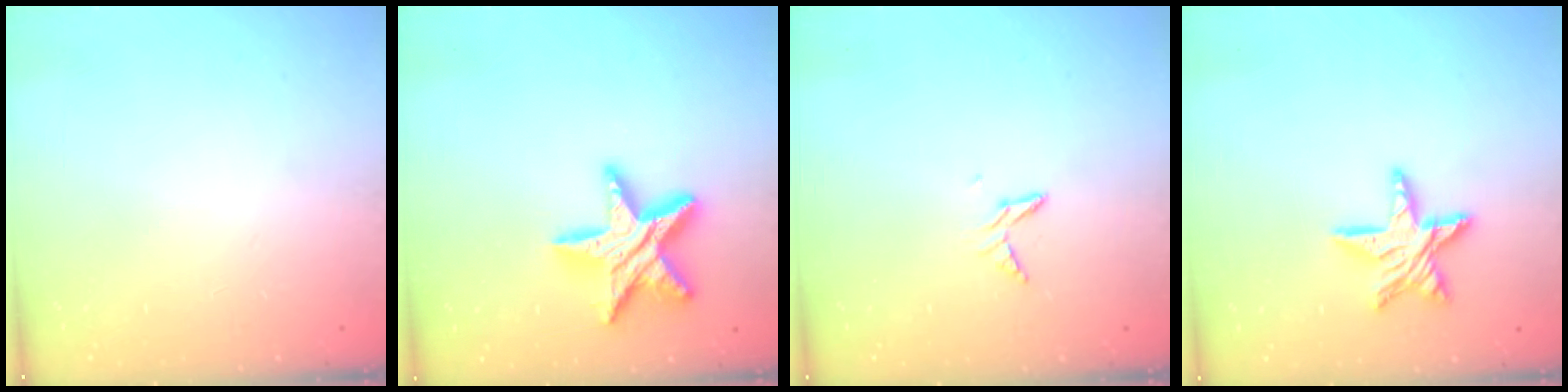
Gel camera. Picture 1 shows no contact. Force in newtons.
{"total": 15.6, "press": 15.5, "slide": 1.0}
{"total": 4.9, "press": 4.8, "slide": 0.5}
{"total": 11.8, "press": 11.8, "slide": 1.0}